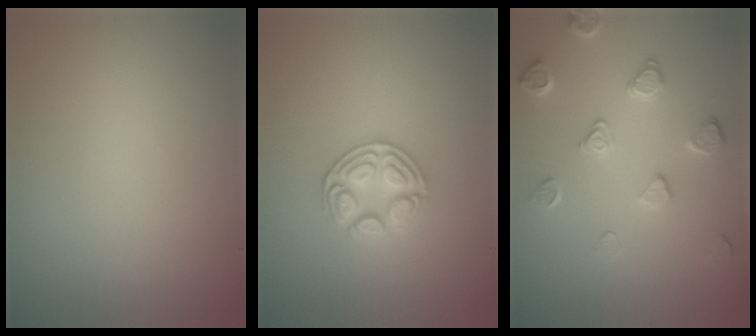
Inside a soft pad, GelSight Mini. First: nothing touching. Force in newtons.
{"total": 3.4, "press": 3.0, "slide": 1.5}
{"total": 2.4, "press": 1.9, "slide": 1.4}